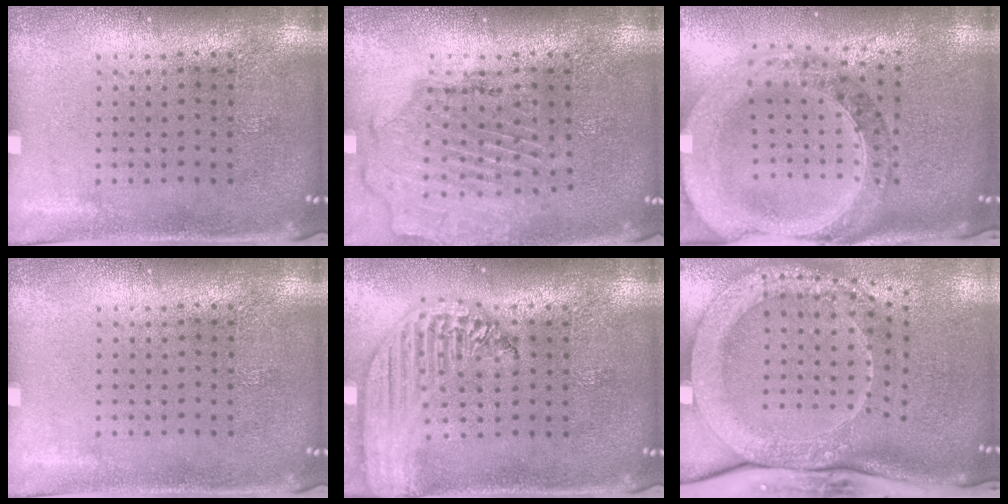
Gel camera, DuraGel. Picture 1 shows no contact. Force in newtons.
{"total": 1.6, "press": 1.5, "slide": 0.3}
{"total": 2.2, "press": 2.0, "slide": 0.9}
{"total": 0.0}
{"total": 2.5, "press": 2.1, "slide": 1.4}
{"total": 3.1, "press": 2.3, "slide": 2.0}